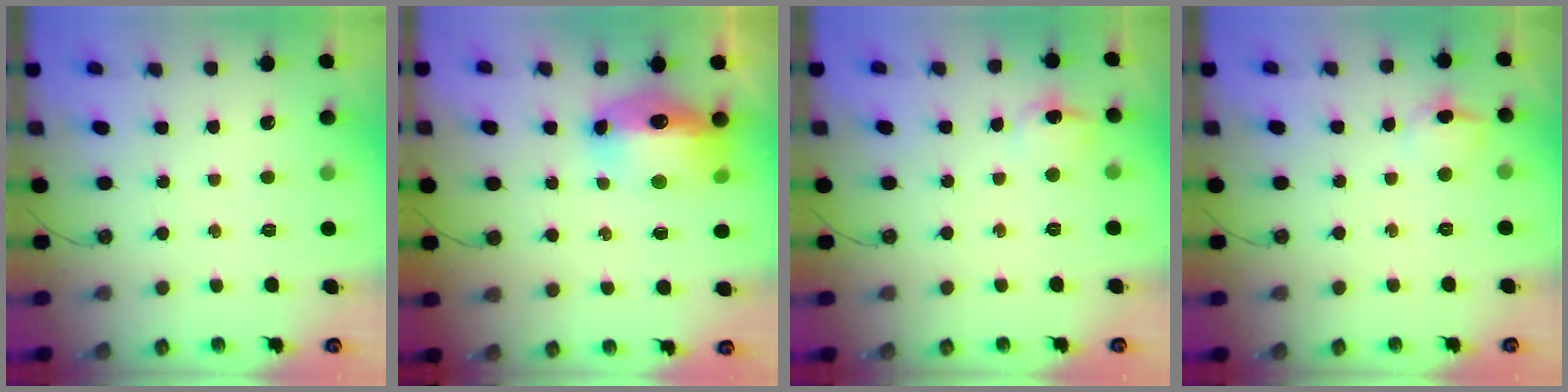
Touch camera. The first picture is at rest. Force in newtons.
{"total": 15.1, "press": 15.0, "slide": 1.3}
{"total": 7.6, "press": 7.5, "slide": 0.8}
{"total": 6.9, "press": 6.8, "slide": 1.0}